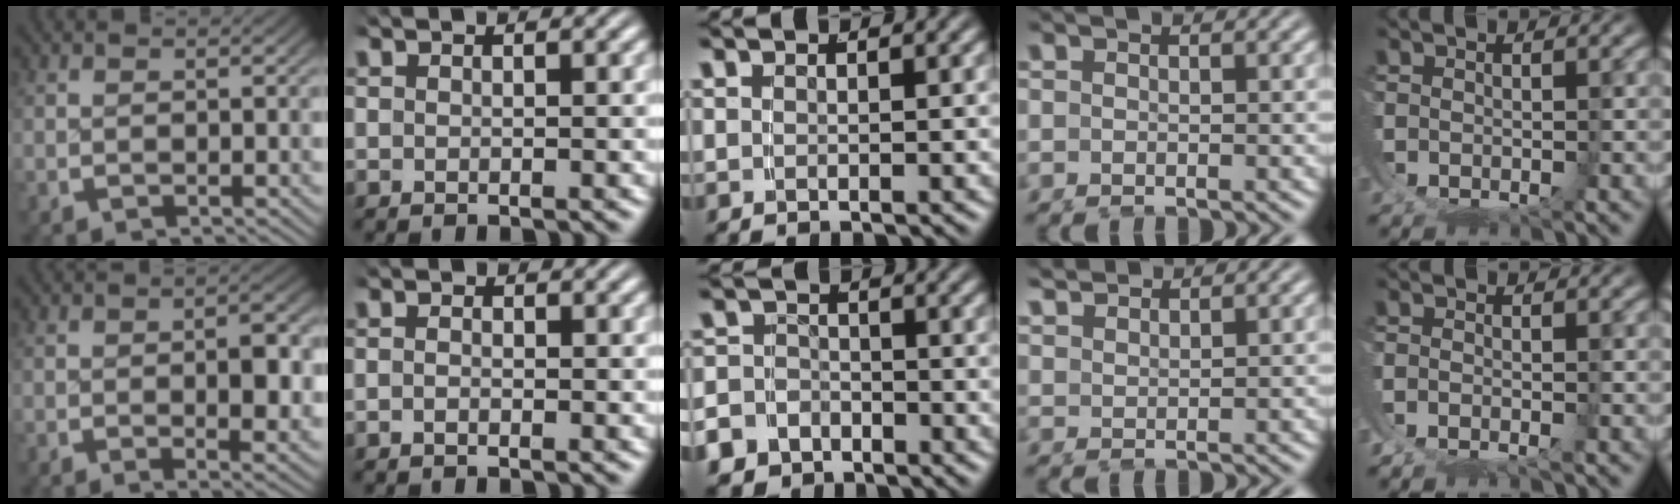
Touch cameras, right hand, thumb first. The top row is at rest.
{"thumb": {"total": 4.2, "force": [-0.4, 1.8, 3.8], "torque": [-0.056, -0.008, -0.006]}, "index": {"total": 0.8, "force": [-0.6, 0.3, 0.5], "torque": [-0.009, -0.004, -0.013]}, "middle": {"total": 5.6, "force": [-3.3, 4.3, 0.9], "torque": [-0.027, -0.021, -0.059]}, "ring": {"total": 2.2, "force": [2.1, 0.4, 0.3], "torque": [-0.003, 0.001, 0.043]}, "little": {"total": 1.7, "force": [-1.5, 0.7, 0.4], "torque": [-0.008, -0.004, -0.032]}}